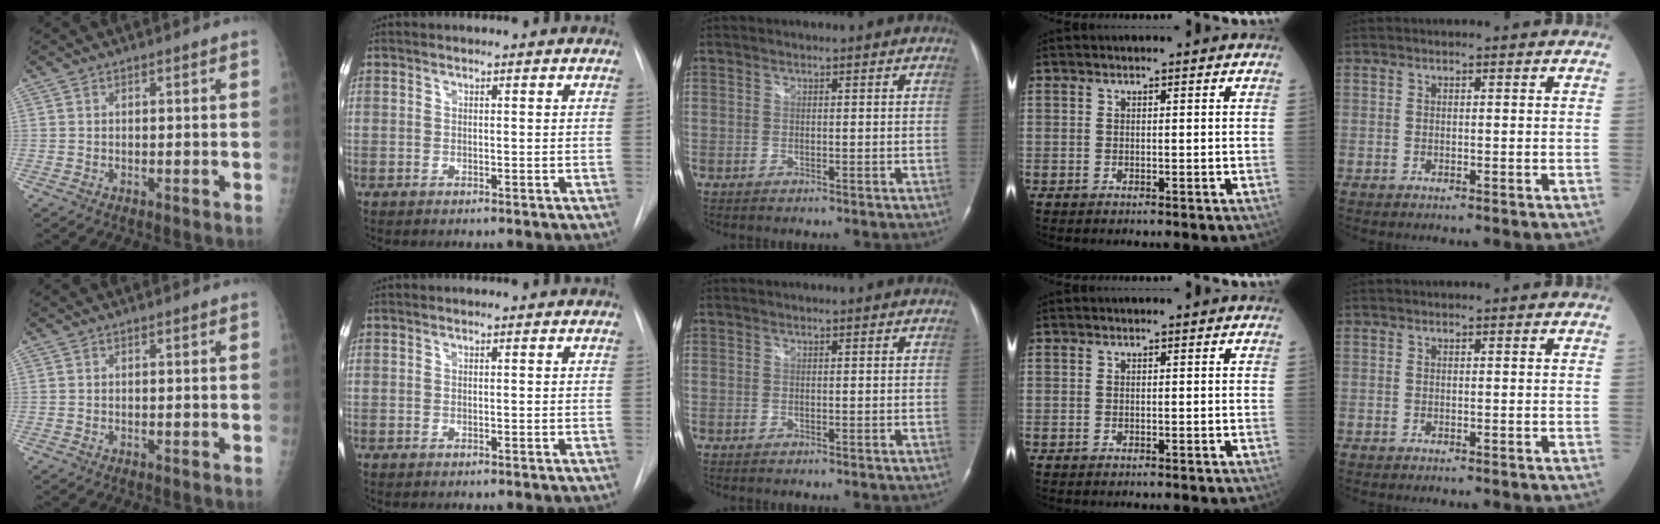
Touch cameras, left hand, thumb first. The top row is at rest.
{}